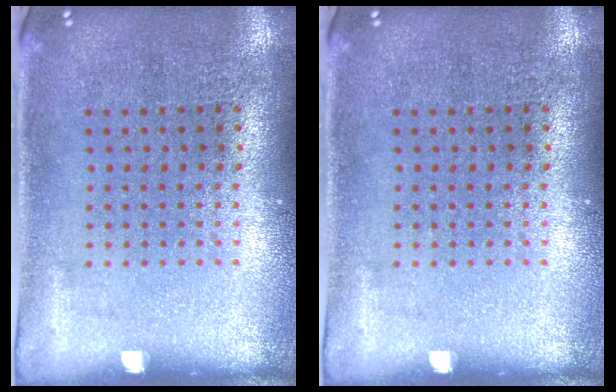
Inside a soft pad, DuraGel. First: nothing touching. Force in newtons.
{"total": 0.0}